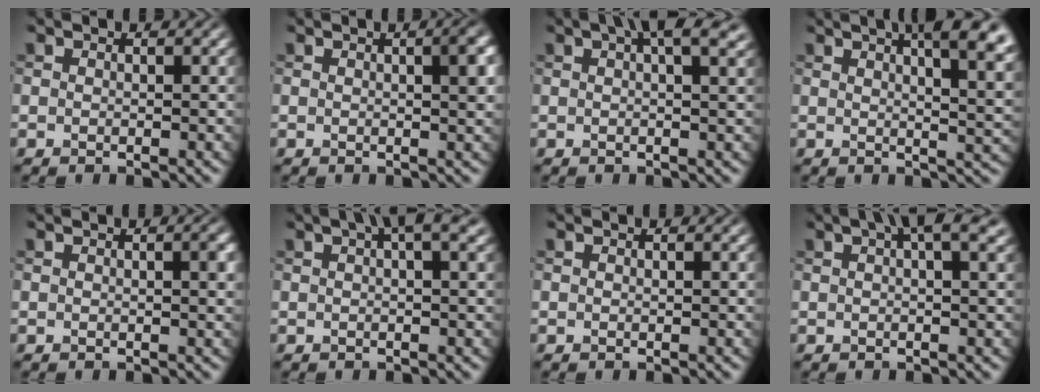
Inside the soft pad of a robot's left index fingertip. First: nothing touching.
{"total": 3.1, "force": [0.7, 0.8, 2.9], "torque": [-0.028, 0.009, 0.007]}
{"total": 5.8, "force": [3.1, 1.7, 4.6], "torque": [-0.045, 0.019, 0.030]}
{"total": 12.7, "force": [6.3, 5.3, 9.7], "torque": [-0.082, 0.056, 0.065]}
{"total": 1.9, "force": [0.4, 0.5, 1.8], "torque": [-0.017, 0.004, 0.004]}
{"total": 3.8, "force": [1.8, 0.6, 3.3], "torque": [-0.042, 0.009, 0.025]}
{"total": 0.0}
{"total": 4.7, "force": [2.3, 1.0, 4.0], "torque": [-0.050, 0.010, 0.030]}